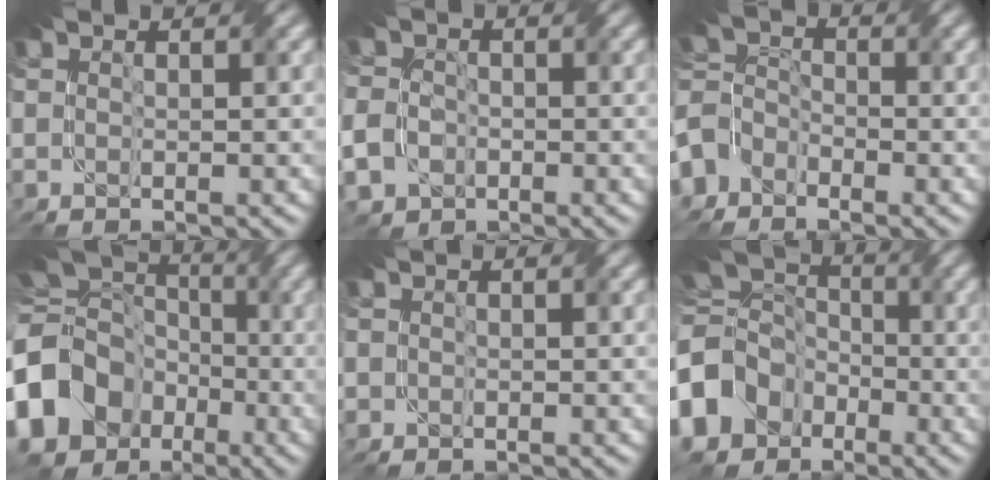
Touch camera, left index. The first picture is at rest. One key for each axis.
{"total": 5.3, "fx": -1.9, "fy": 4.4, "fz": 2.3, "tx": -0.053, "ty": -0.014, "tz": -0.037}
{"total": 4.4, "fx": -3.2, "fy": 3.0, "fz": 0.7, "tx": -0.003, "ty": 0.006, "tz": -0.068}
{"total": 17.7, "fx": -5.2, "fy": 14.9, "fz": 8.1, "tx": -0.193, "ty": -0.023, "tz": -0.120}
{"total": 0.8, "fx": 0.1, "fy": 0.8, "fz": 0.0, "tx": 0.003, "ty": -0.003, "tz": 0.000}
{"total": 11.8, "fx": -4.0, "fy": 9.9, "fz": 5.1, "tx": -0.150, "ty": -0.010, "tz": -0.091}